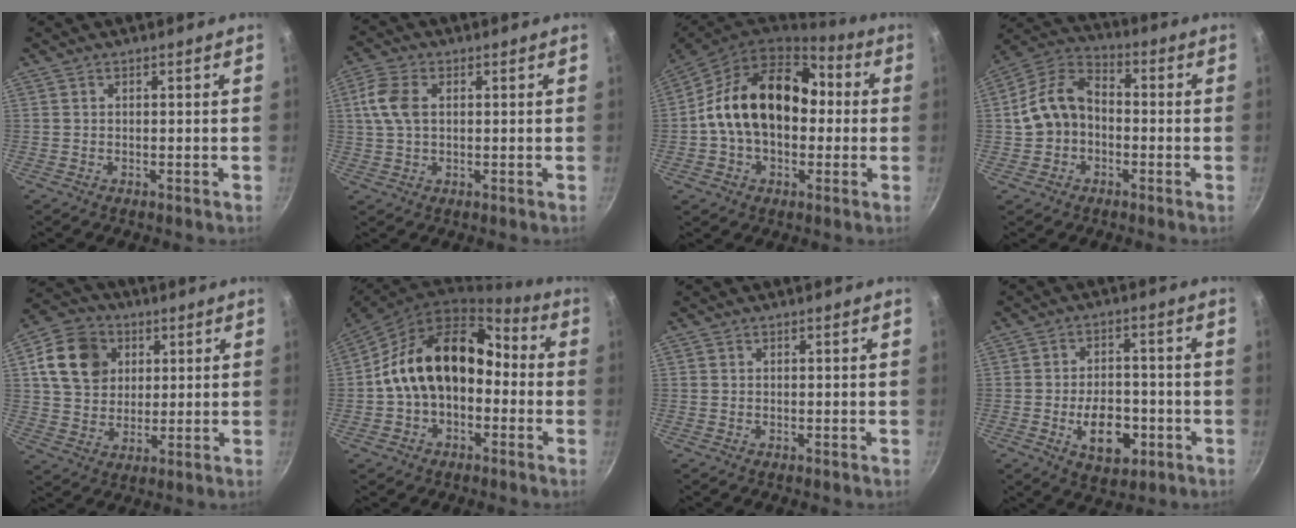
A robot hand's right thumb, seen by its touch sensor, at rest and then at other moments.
{"total": 6.7, "force": [1.4, 4.2, 5.1], "torque": [-0.106, 0.008, 0.022]}
{"total": 19.9, "force": [0.8, 13.9, 14.3], "torque": [-0.205, 0.046, -0.001]}
{"total": 11.2, "force": [-1.2, 8.4, 7.3], "torque": [-0.114, 0.043, -0.037]}
{"total": 13.1, "force": [4.1, 10.6, 6.6], "torque": [-0.097, 0.002, 0.069]}
{"total": 17.8, "force": [-1.4, 12.6, 12.6], "torque": [-0.183, 0.070, -0.033]}
{"total": 0.0}
{"total": 10.4, "force": [-3.2, 6.4, 7.5], "torque": [-0.090, 0.015, -0.044]}